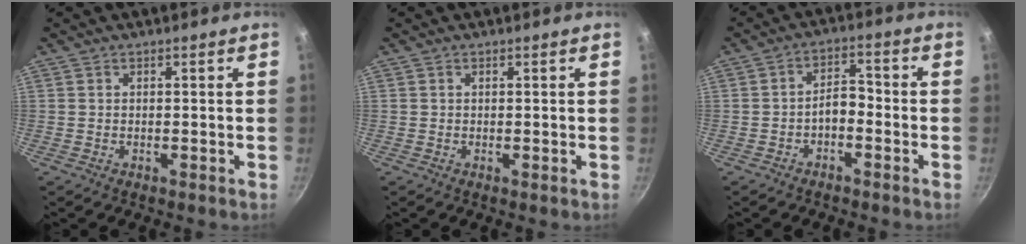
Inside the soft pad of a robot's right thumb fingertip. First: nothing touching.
{"total": 0.0}
{"total": 4.6, "force": [-1.6, 2.7, 3.3], "torque": [-0.042, 0.030, -0.035]}